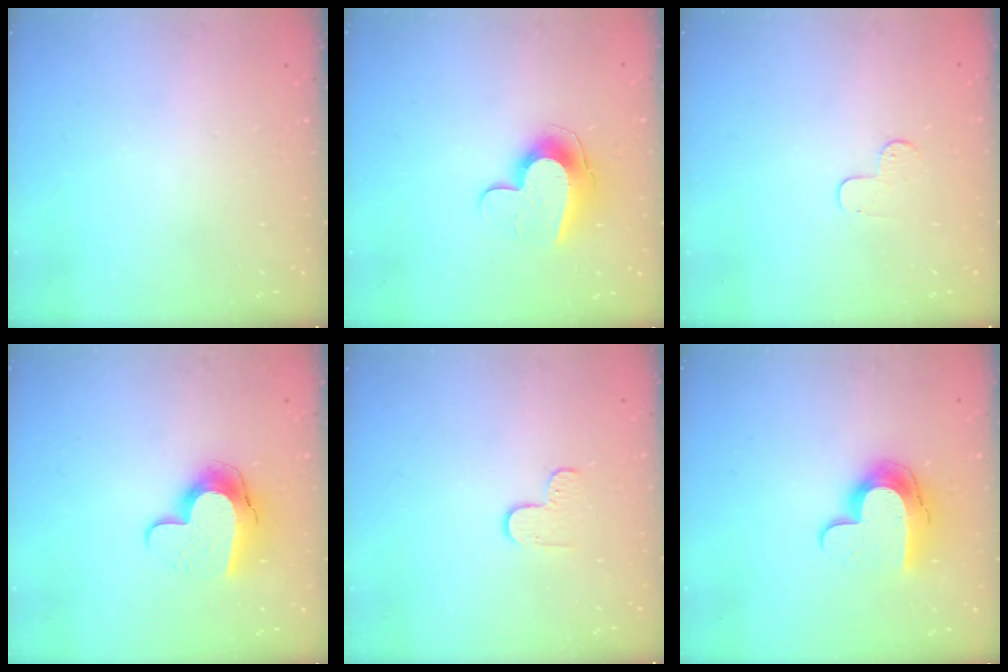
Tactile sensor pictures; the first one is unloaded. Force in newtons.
{"total": 10.6, "press": 10.6, "slide": 0.5}
{"total": 3.7, "press": 3.7, "slide": 0.4}
{"total": 11.6, "press": 11.5, "slide": 0.9}
{"total": 4.0, "press": 4.0, "slide": 0.3}
{"total": 12.0, "press": 11.9, "slide": 0.9}